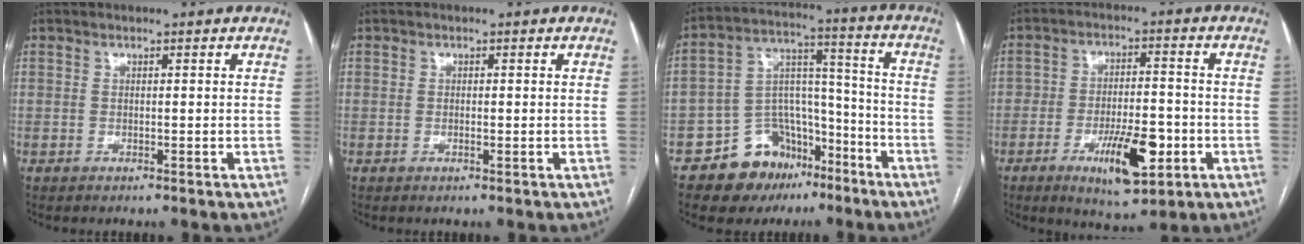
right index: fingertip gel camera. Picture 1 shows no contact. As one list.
[{"total": 0.6, "force": [0.0, 0.3, 0.5], "torque": [-0.011, -0.001, 0.000]}, {"total": 12.6, "force": [-8.3, 8.5, 4.3], "torque": [-0.061, 0.063, -0.128]}, {"total": 10.5, "force": [-4.1, 3.5, 9.0], "torque": [-0.144, -0.003, -0.059]}]